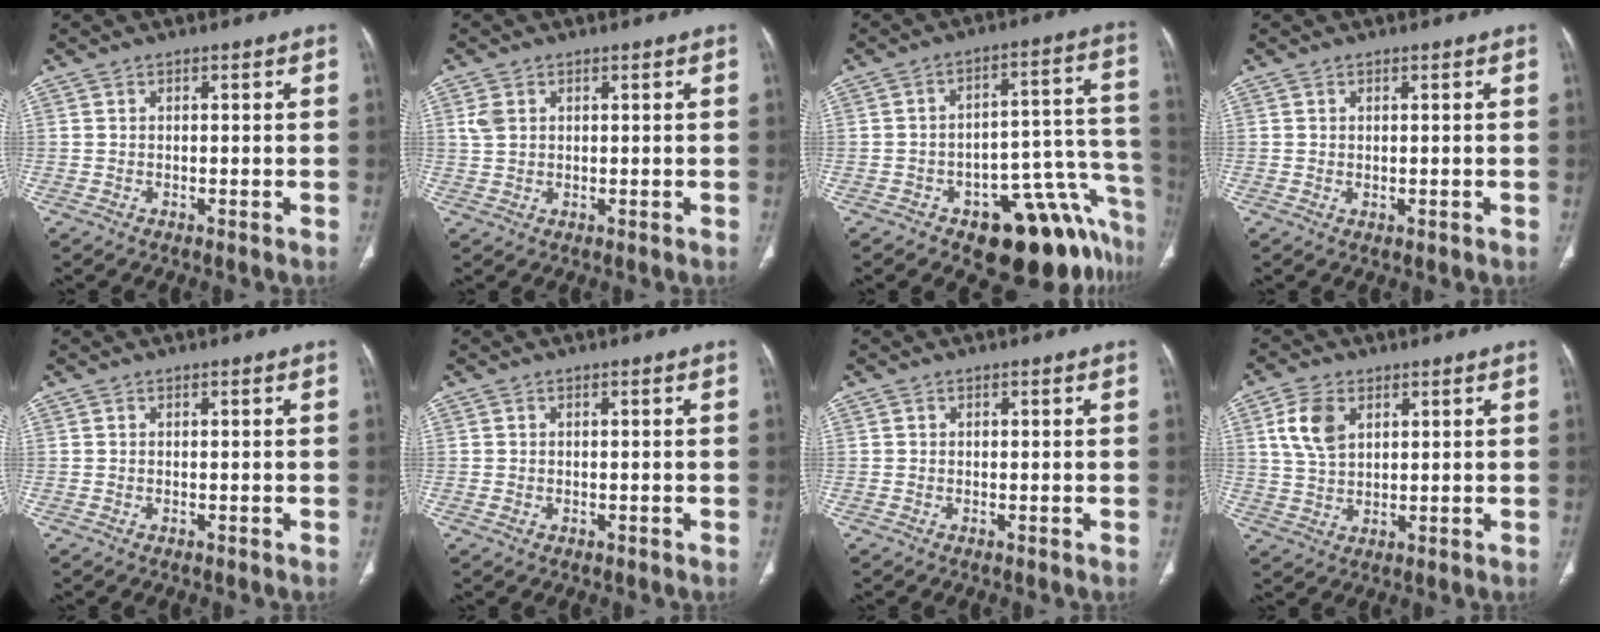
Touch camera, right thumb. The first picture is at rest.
{"total": 2.7, "force": [1.0, 2.0, 1.6], "torque": [-0.035, 0.003, 0.027]}
{"total": 18.9, "force": [-11.5, 8.6, 12.3], "torque": [-0.044, 0.110, -0.144]}
{"total": 0.7, "force": [-0.1, 0.4, 0.5], "torque": [-0.010, -0.003, 0.003]}
{"total": 0.0}
{"total": 0.9, "force": [-0.2, 0.7, 0.5], "torque": [-0.012, 0.004, 0.001]}
{"total": 0.0}
{"total": 7.4, "force": [2.8, 4.6, 5.0], "torque": [-0.093, -0.006, 0.059]}